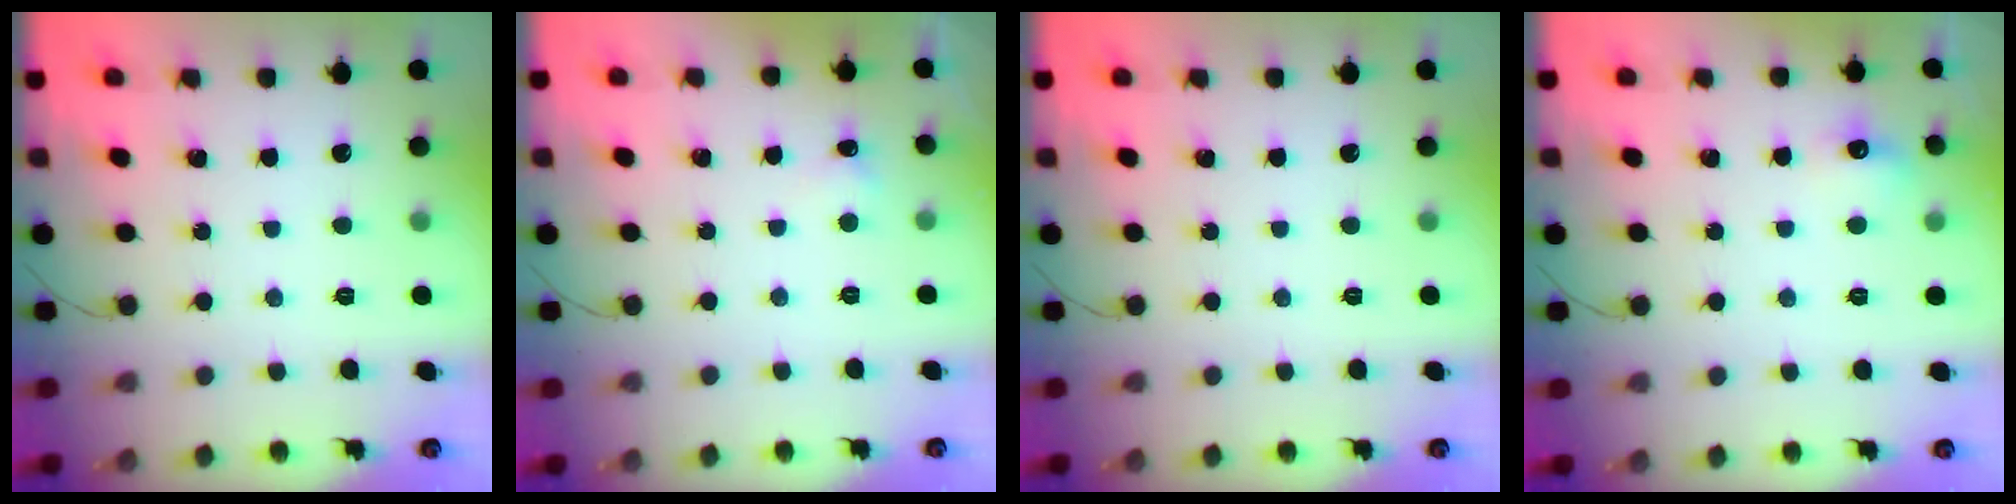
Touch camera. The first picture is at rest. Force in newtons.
{"total": 3.7, "press": 3.4, "slide": 1.2}
{"total": 0.0}
{"total": 6.2, "press": 5.9, "slide": 2.0}